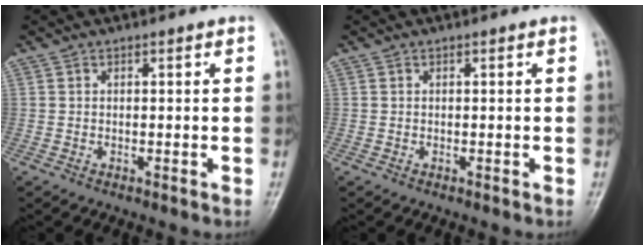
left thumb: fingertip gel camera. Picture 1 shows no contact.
{"total": 0.0}